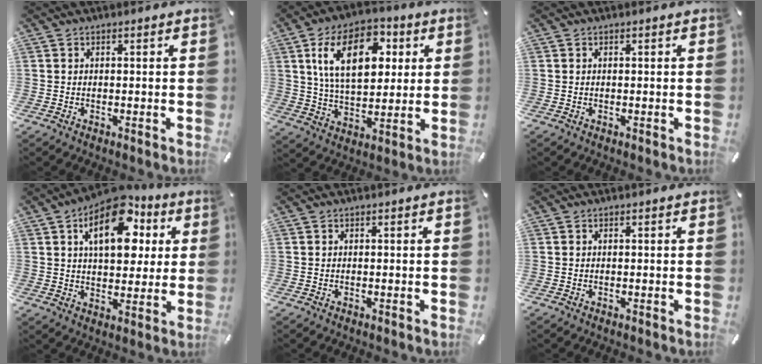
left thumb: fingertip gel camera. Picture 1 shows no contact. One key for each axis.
{"total": 17.4, "fx": 5.7, "fy": 10.5, "fz": 12.6, "tx": -0.218, "ty": 0.006, "tz": 0.095}
{"total": 0.0}
{"total": 16.5, "fx": 6.5, "fy": 9.7, "fz": 11.6, "tx": -0.167, "ty": -0.016, "tz": 0.108}
{"total": 0.0}
{"total": 0.0}